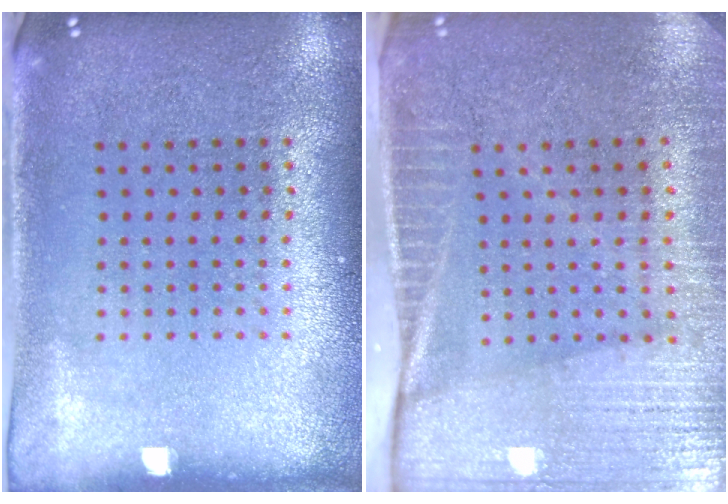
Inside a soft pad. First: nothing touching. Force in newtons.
{"total": 4.0, "press": 3.5, "slide": 2.0}